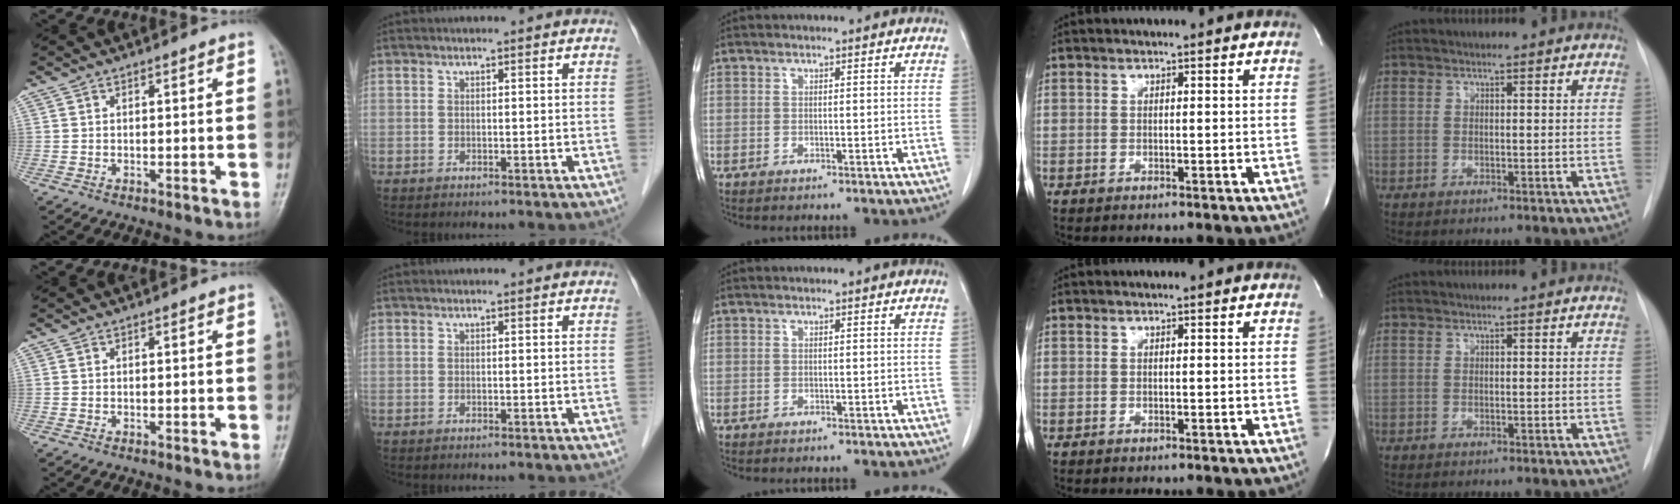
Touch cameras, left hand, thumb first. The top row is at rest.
{}